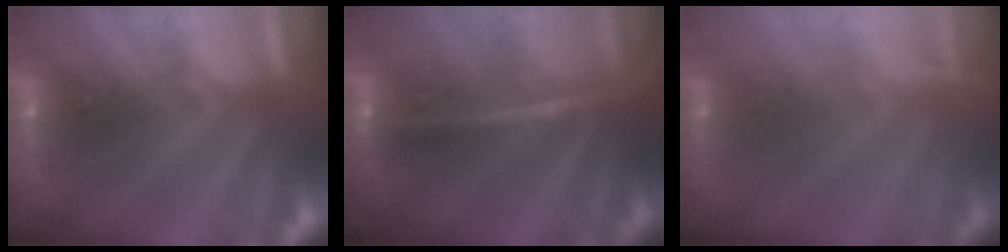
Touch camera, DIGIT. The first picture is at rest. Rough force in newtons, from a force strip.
{"total": 1.9}
{"total": 1.6}